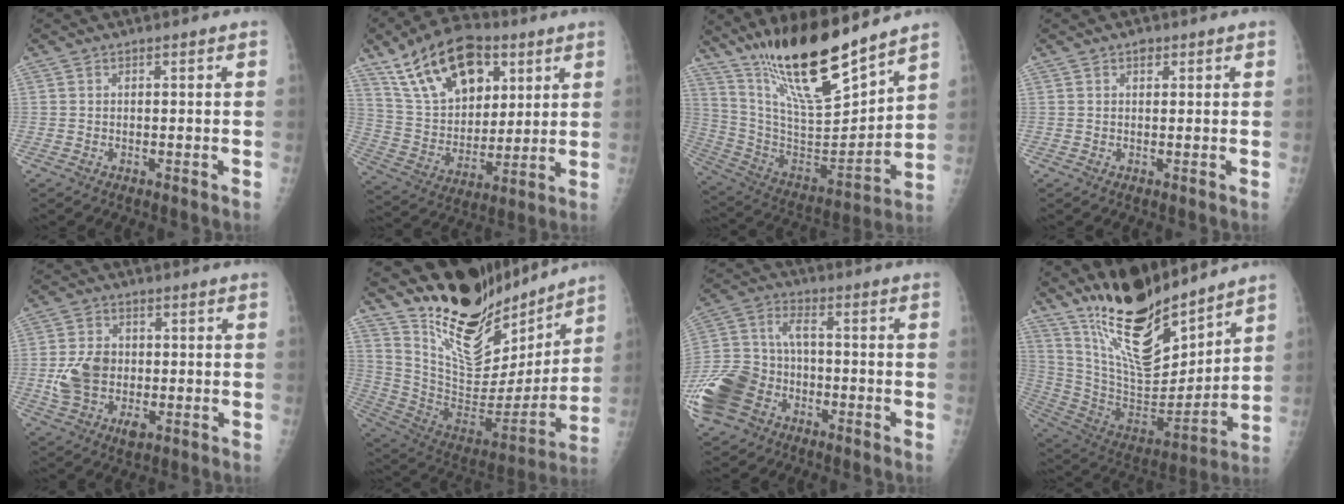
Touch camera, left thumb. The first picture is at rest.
{"total": 20.8, "force": [10.6, 12.1, 13.2], "torque": [-0.192, -0.028, 0.190]}
{"total": 22.0, "force": [16.5, 4.5, 13.9], "torque": [-0.209, -0.091, 0.304]}
{"total": 1.3, "force": [0.7, 0.8, 0.7], "torque": [-0.002, -0.001, 0.008]}
{"total": 9.7, "force": [-0.8, 6.9, 6.7], "torque": [-0.108, 0.005, -0.011]}
{"total": 23.4, "force": [18.4, 9.7, 10.7], "torque": [-0.141, -0.106, 0.313]}
{"total": 16.4, "force": [-7.7, 11.5, 8.8], "torque": [-0.210, 0.035, -0.148]}
{"total": 21.5, "force": [16.6, 6.8, 11.8], "torque": [-0.162, -0.111, 0.305]}